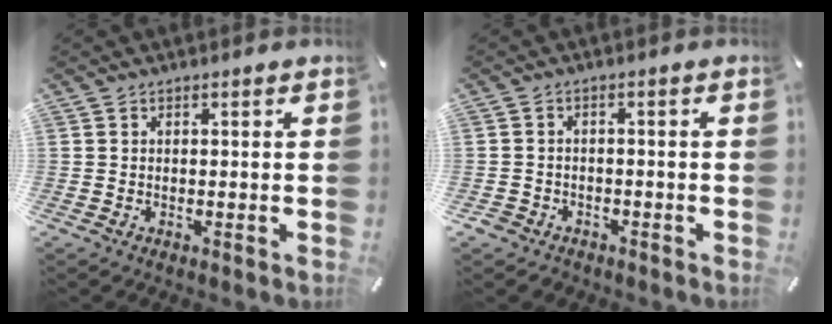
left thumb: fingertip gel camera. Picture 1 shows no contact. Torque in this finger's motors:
{"motor_torque": [-0.18, 0.03, -0.19, 0.16, 0.00]}